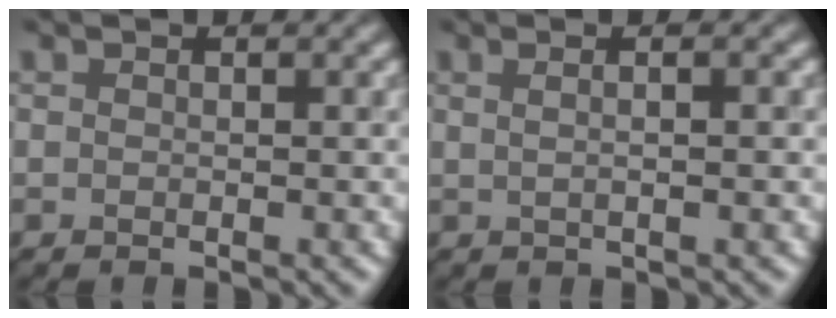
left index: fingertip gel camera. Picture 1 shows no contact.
{"total": 4.3, "force": [1.5, 2.1, 3.4], "torque": [-0.025, 0.026, -0.010]}